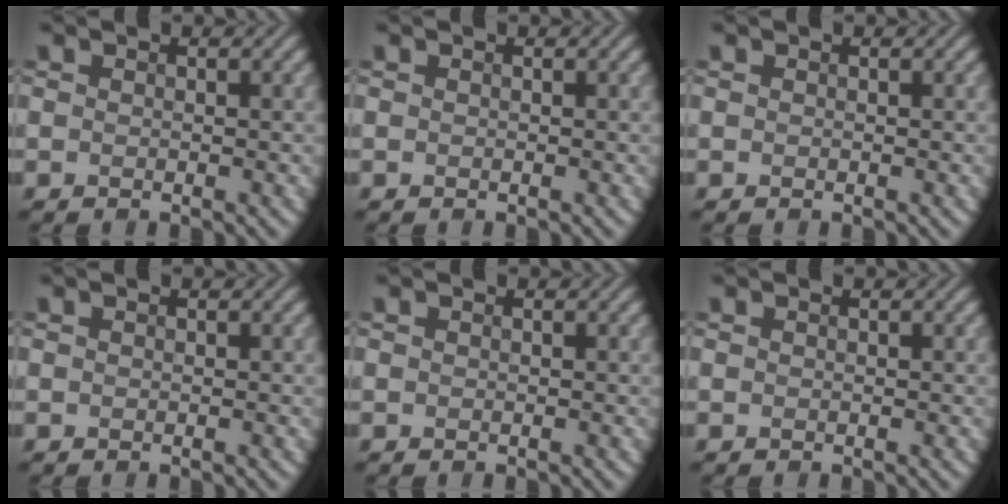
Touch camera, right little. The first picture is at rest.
{"total": 0.0}
{"total": 0.0}
{"total": 0.0}
{"total": 0.0}
{"total": 0.0}